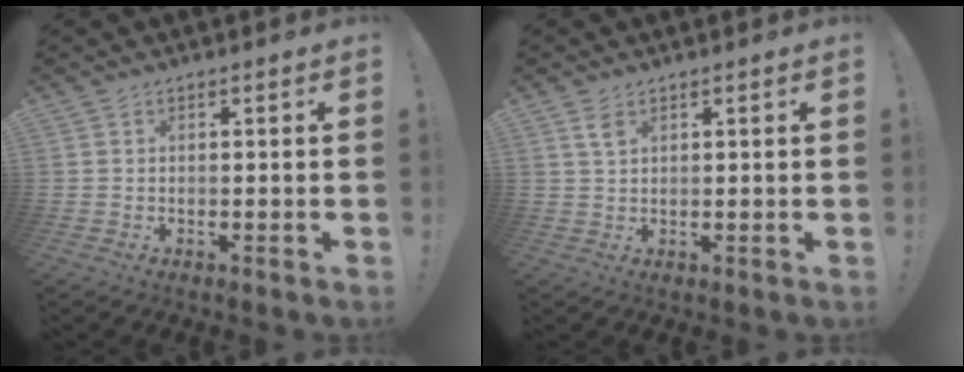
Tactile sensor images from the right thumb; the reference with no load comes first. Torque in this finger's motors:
{"motor_torque": [0.00, 0.00, 0.27, 0.16, 0.02]}